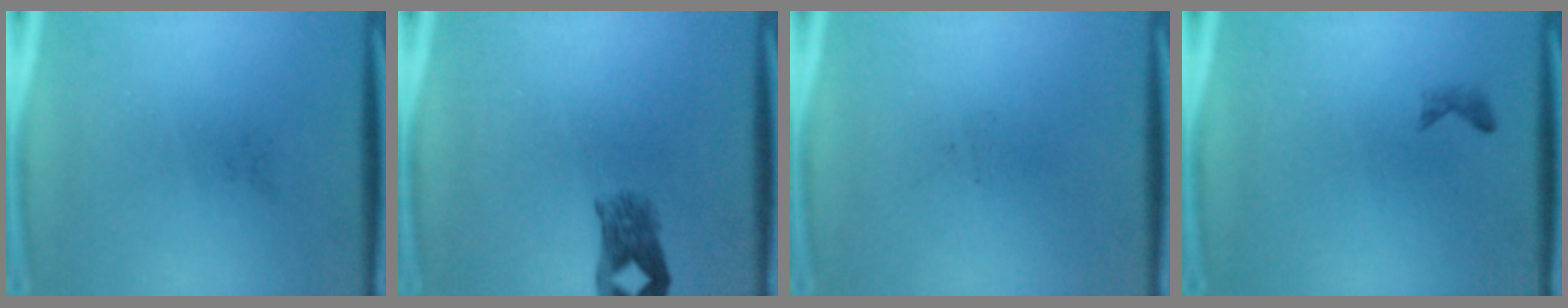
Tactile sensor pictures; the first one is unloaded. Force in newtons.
{"total": 3.3}
{"total": 0.0}
{"total": 0.7}